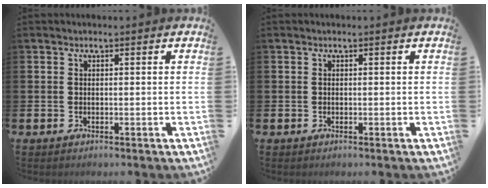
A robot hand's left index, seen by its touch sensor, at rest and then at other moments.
{"total": 0.0}